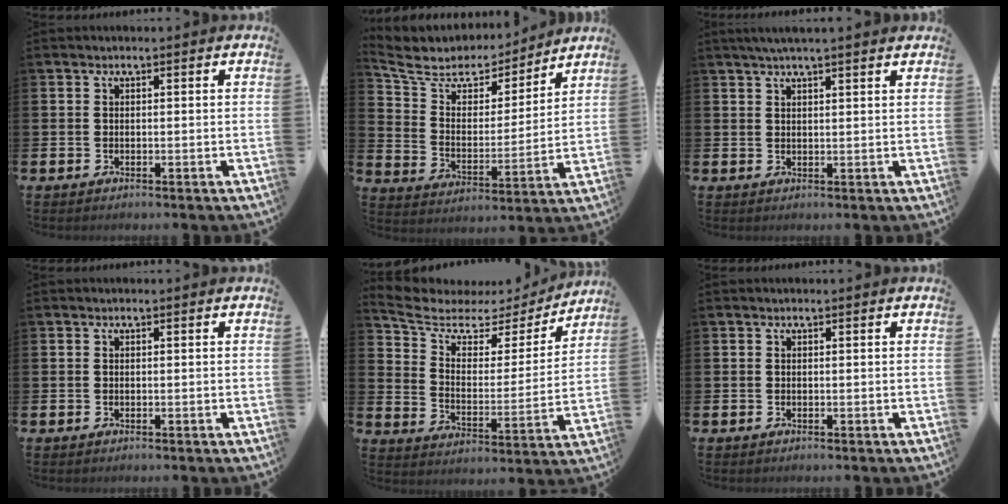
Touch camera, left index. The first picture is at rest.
{"total": 6.5, "force": [5.7, 3.1, 0.8], "torque": [-0.060, -0.046, 0.095]}
{"total": 3.0, "force": [2.6, 0.0, 1.5], "torque": [-0.029, -0.004, 0.047]}
{"total": 0.0}
{"total": 6.2, "force": [5.2, 3.0, 1.7], "torque": [-0.068, -0.042, 0.082]}
{"total": 0.0}